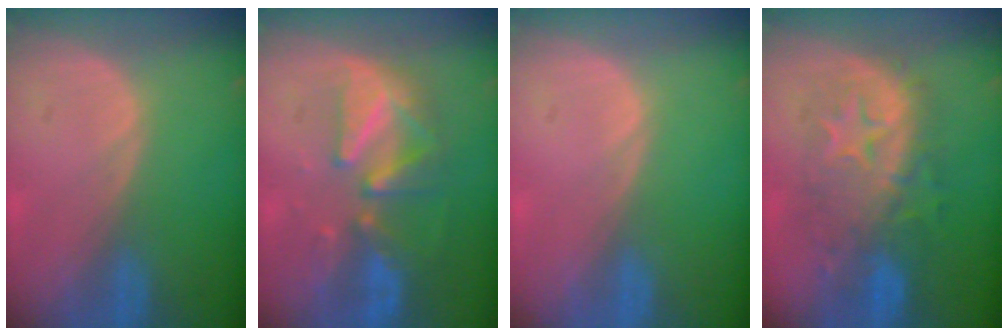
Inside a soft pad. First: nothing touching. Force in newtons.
{"total": 8.7, "press": 8.2, "slide": 3.0}
{"total": 0.5, "press": 0.1, "slide": 0.5}
{"total": 9.0, "press": 9.0, "slide": 0.3}